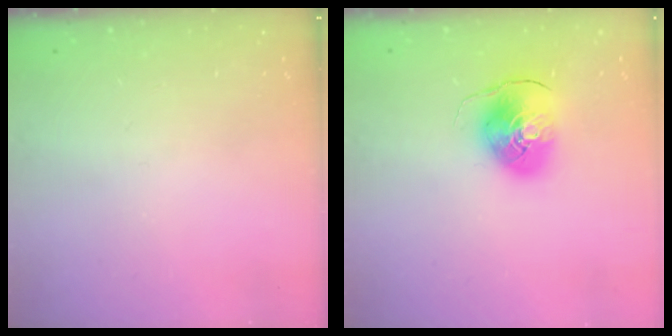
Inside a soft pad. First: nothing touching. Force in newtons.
{"total": 9.7, "press": 9.6, "slide": 1.3}